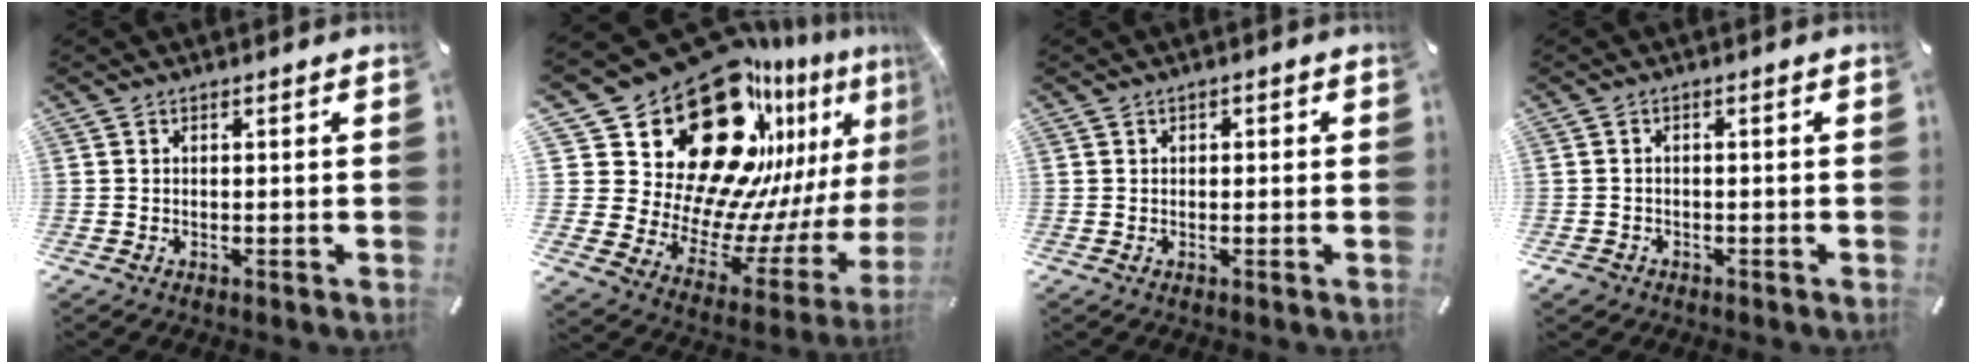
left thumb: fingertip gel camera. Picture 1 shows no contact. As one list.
[{"total": 33.4, "force": [19.6, 18.9, 19.4], "torque": [-0.295, -0.189, 0.385]}, {"total": 0.9, "force": [0.0, 0.9, 0.3], "torque": [-0.005, 0.005, -0.003]}, {"total": 1.8, "force": [-1.1, 1.4, 0.5], "torque": [-0.016, 0.004, -0.026]}]